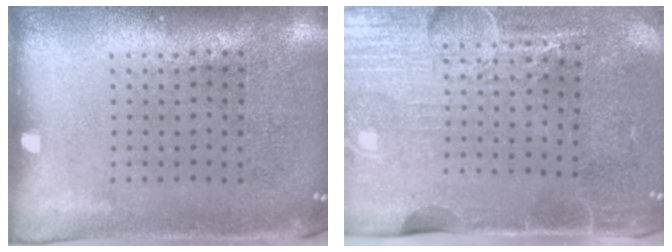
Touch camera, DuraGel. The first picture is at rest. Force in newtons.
{"total": 4.4, "press": 3.8, "slide": 2.1}